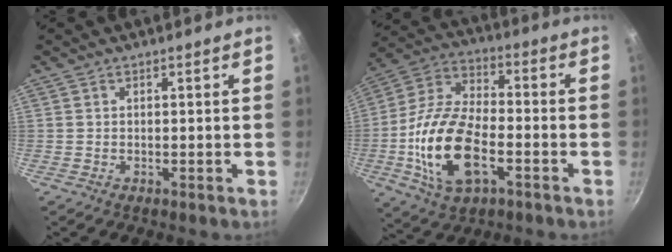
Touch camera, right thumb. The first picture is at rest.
{"total": 18.7, "force": [-5.0, 9.8, 15.1], "torque": [-0.289, 0.026, -0.102]}